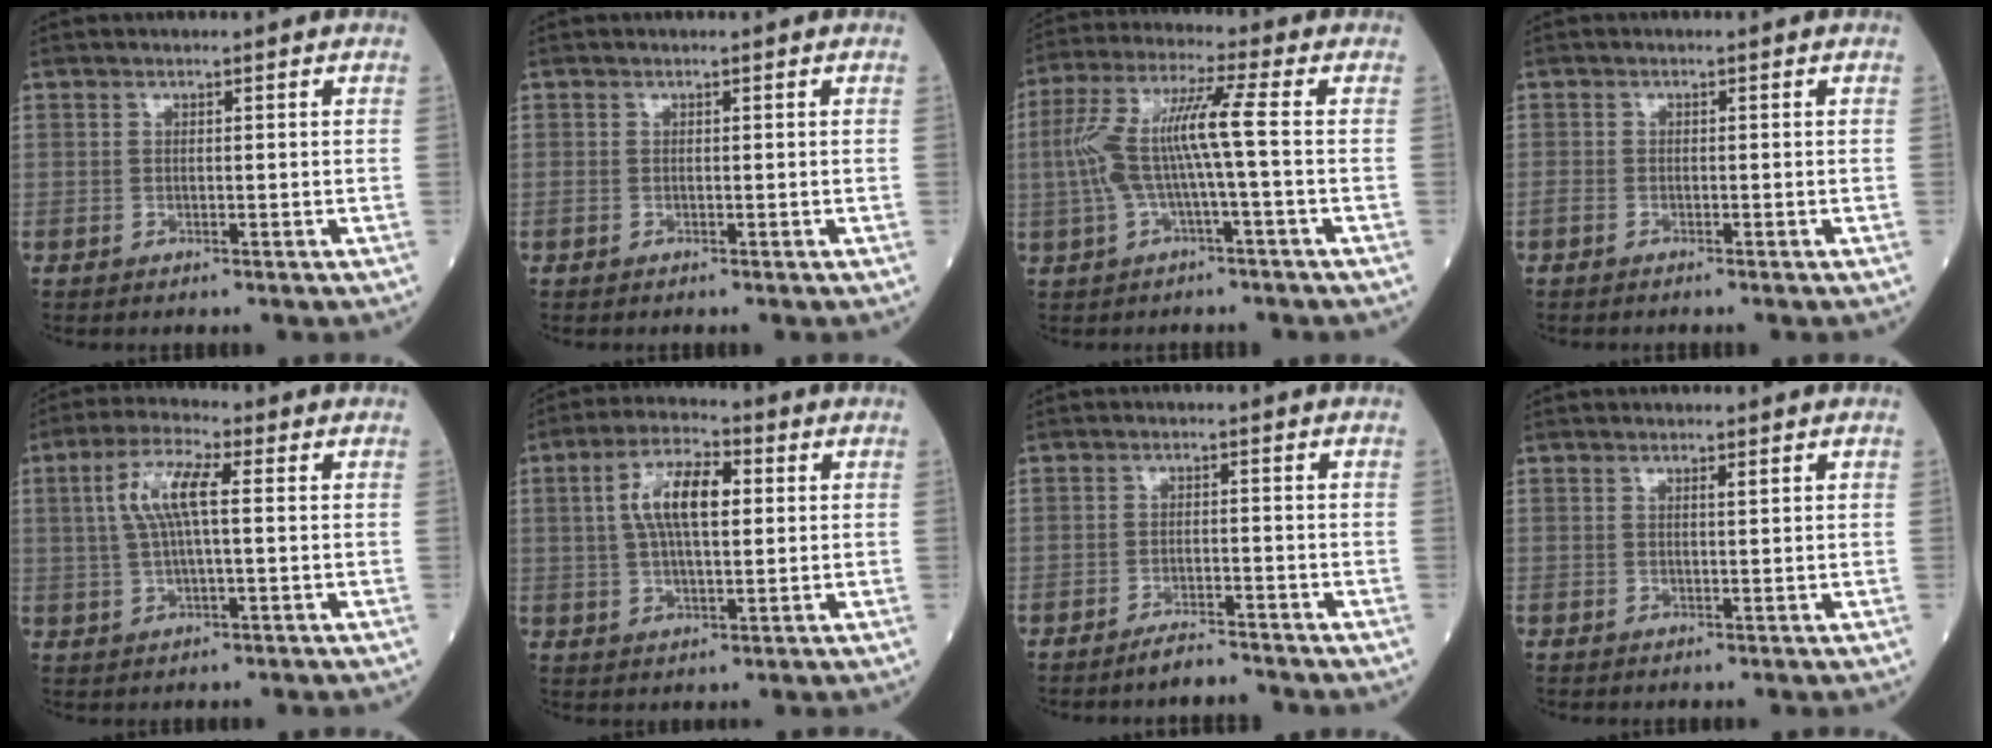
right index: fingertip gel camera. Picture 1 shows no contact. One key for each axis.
{"total": 0.0}
{"total": 9.2, "fx": -0.6, "fy": -0.1, "fz": 9.2, "tx": -0.195, "ty": 0.029, "tz": -0.015}
{"total": 1.5, "fx": -1.4, "fy": 0.2, "fz": 0.7, "tx": -0.017, "ty": -0.002, "tz": -0.024}
{"total": 7.4, "fx": 1.4, "fy": 1.5, "fz": 7.1, "tx": -0.152, "ty": 0.016, "tz": 0.026}
{"total": 9.3, "fx": 2.0, "fy": 3.2, "fz": 8.5, "tx": -0.166, "ty": 0.019, "tz": 0.033}
{"total": 2.7, "fx": -2.6, "fy": 0.1, "fz": 0.6, "tx": -0.014, "ty": -0.007, "tz": -0.046}
{"total": 0.7, "fx": 0.5, "fy": 0.0, "fz": 0.5, "tx": -0.011, "ty": 0.000, "tz": 0.007}